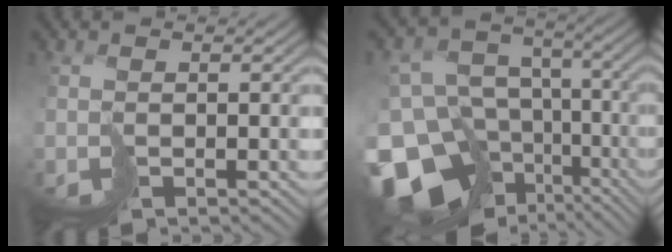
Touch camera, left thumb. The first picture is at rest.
{"total": 19.2, "force": [-11.2, 13.2, 8.2], "torque": [-0.196, -0.030, -0.154]}